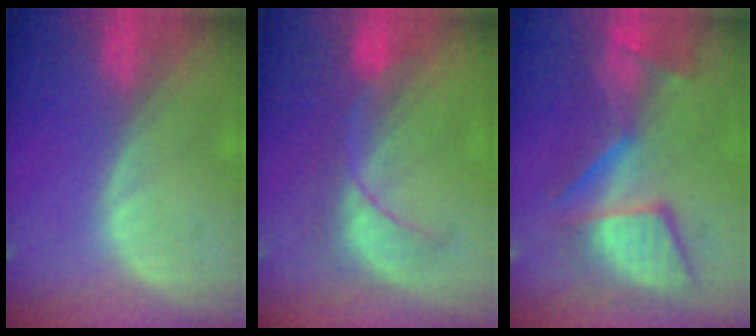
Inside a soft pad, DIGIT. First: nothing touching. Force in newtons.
{"total": 5.9, "press": 5.9, "slide": 0.8}
{"total": 10.0, "press": 9.6, "slide": 2.7}